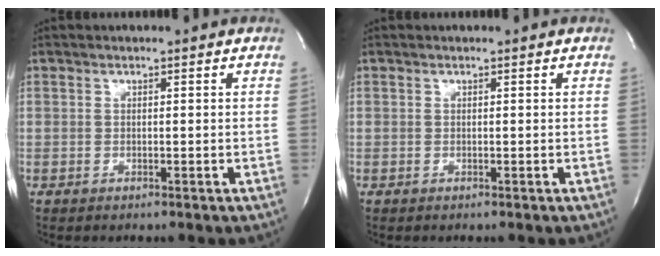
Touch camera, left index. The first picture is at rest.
{"total": 0.0}